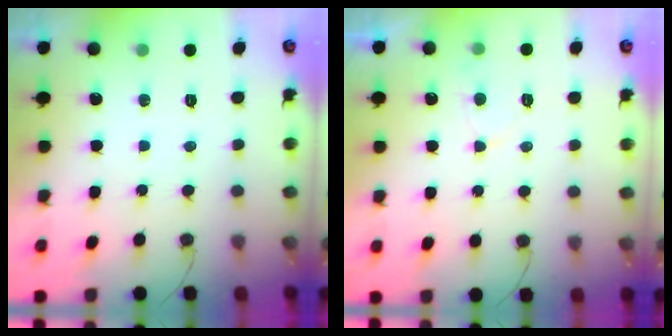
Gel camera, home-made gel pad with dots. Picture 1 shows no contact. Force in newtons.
{"total": 3.5, "press": 3.5, "slide": 0.4}